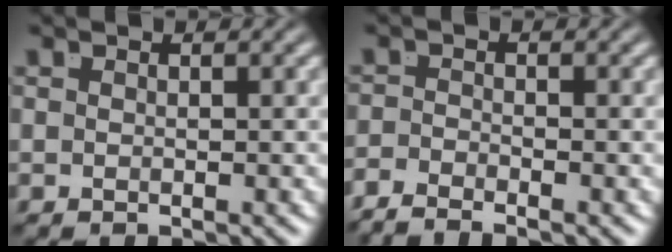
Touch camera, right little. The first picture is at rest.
{"total": 2.2, "force": [-2.2, 0.0, 0.4], "torque": [-0.003, -0.015, -0.035]}